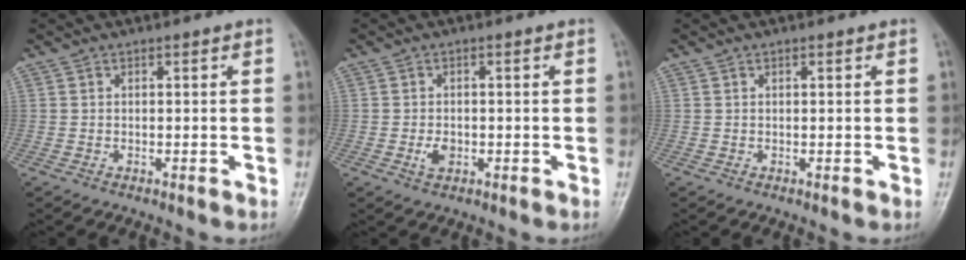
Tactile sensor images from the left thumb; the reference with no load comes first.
{"total": 2.6, "force": [-0.8, 1.8, 1.6], "torque": [-0.025, 0.003, -0.014]}
{"total": 0.0}